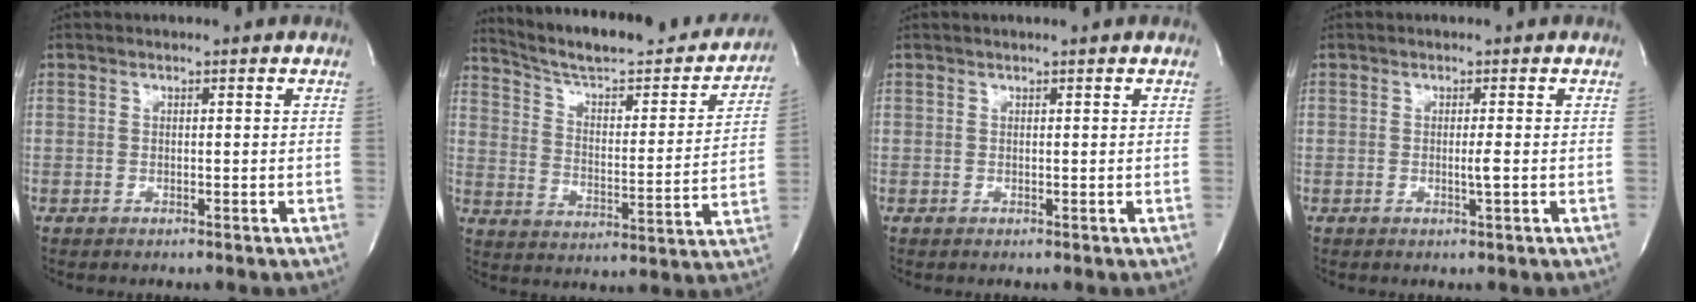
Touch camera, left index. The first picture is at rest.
{"total": 24.2, "force": [21.8, 4.4, 9.6], "torque": [-0.142, -0.033, 0.295]}
{"total": 0.7, "force": [0.5, -0.2, 0.4], "torque": [-0.004, 0.005, 0.009]}
{"total": 1.4, "force": [-0.7, -0.4, 1.1], "torque": [-0.022, -0.009, -0.012]}